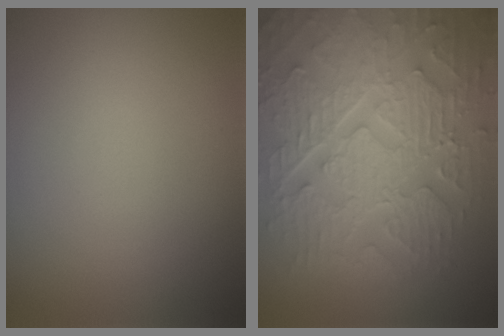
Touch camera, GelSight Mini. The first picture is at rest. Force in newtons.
{"total": 10.6, "press": 7.0, "slide": 7.9}